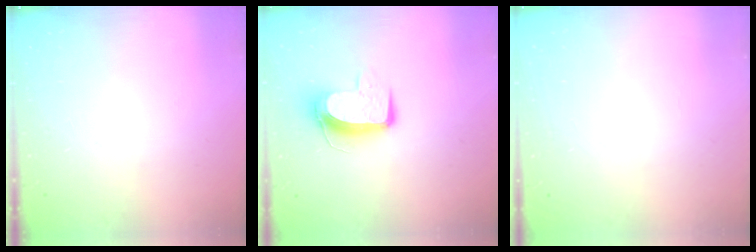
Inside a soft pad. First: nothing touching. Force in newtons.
{"total": 10.2, "press": 10.2, "slide": 0.8}
{"total": 0.0}